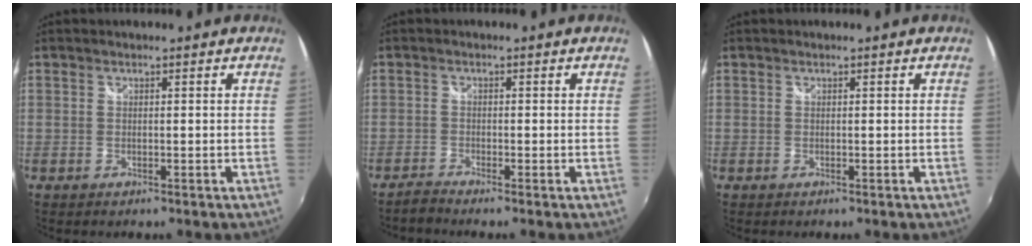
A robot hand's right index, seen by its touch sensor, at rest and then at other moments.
{"total": 1.6, "force": [-1.5, -0.3, 0.4], "torque": [-0.015, -0.006, -0.037]}
{"total": 0.0}